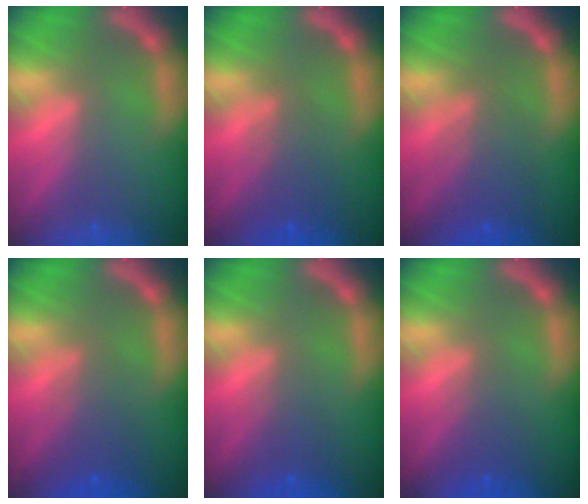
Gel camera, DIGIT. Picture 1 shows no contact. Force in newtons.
{"total": 3.6}
{"total": 5.0}
{"total": 3.6}
{"total": 2.5}
{"total": 2.5}